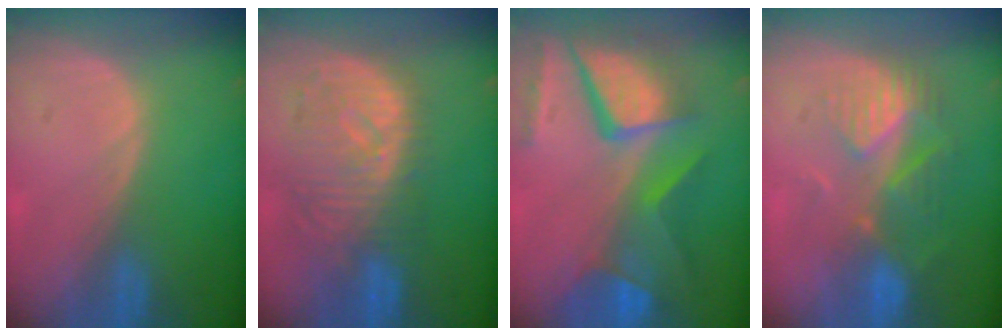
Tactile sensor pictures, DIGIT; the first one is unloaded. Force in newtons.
{"total": 10.6, "press": 9.4, "slide": 4.8}
{"total": 12.0, "press": 9.9, "slide": 6.8}
{"total": 8.9, "press": 7.7, "slide": 4.5}